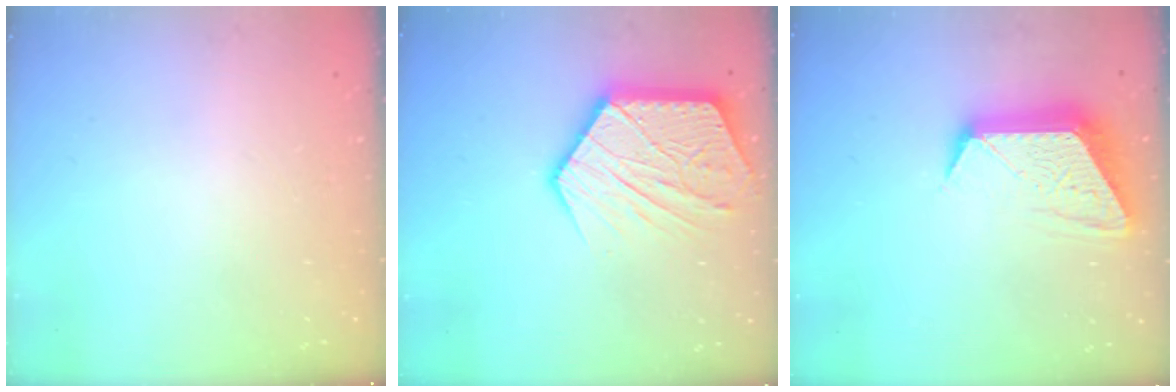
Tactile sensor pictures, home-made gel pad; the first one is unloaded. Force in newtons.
{"total": 22.8, "press": 22.8, "slide": 1.9}
{"total": 12.8, "press": 12.8, "slide": 1.1}